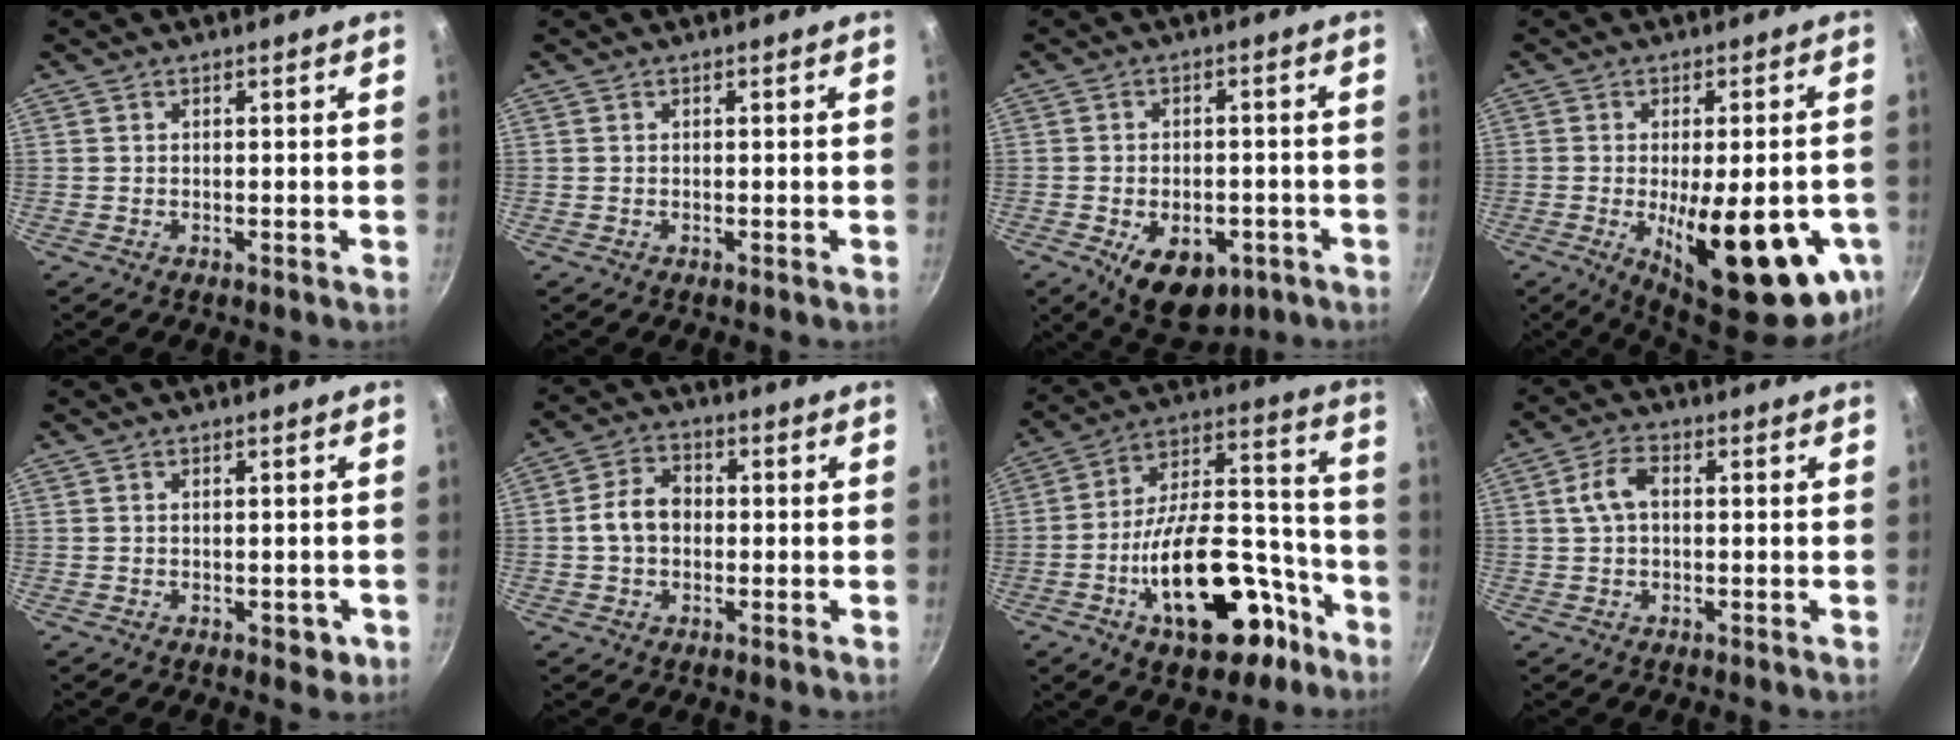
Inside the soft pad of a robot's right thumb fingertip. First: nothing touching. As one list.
[{"total": 0.0}, {"total": 12.2, "force": [-5.4, 7.3, 8.1], "torque": [-0.104, 0.010, -0.066]}, {"total": 22.2, "force": [-6.9, 8.0, 19.5], "torque": [-0.226, -0.010, -0.071]}, {"total": 2.6, "force": [-0.8, 1.5, 1.9], "torque": [-0.010, 0.003, -0.005]}, {"total": 7.0, "force": [-0.3, 5.3, 4.6], "torque": [-0.071, 0.021, -0.013]}, {"total": 23.0, "force": [-10.5, 10.7, 17.4], "torque": [-0.277, 0.083, -0.159]}, {"total": 5.1, "force": [0.7, 3.1, 4.1], "torque": [-0.083, 0.015, 0.008]}]